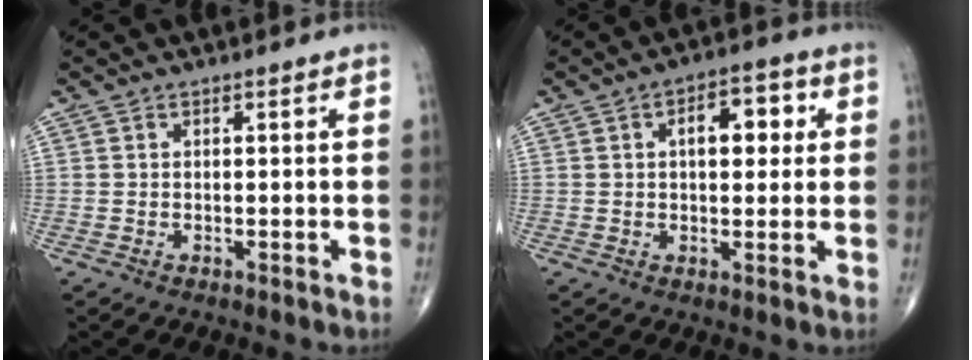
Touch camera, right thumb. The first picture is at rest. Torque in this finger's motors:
{"motor_torque": [0.28, 1.96, 0.82, 0.38, 0.04]}